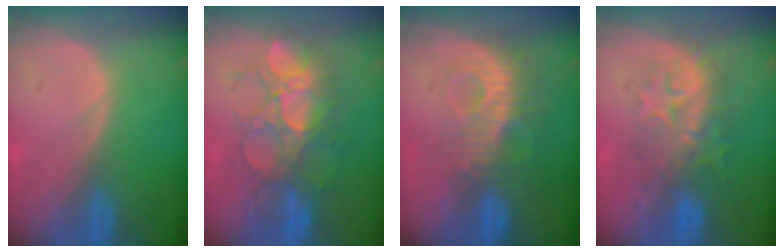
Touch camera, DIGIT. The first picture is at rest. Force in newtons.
{"total": 9.0, "press": 8.8, "slide": 2.0}
{"total": 9.2, "press": 8.1, "slide": 4.4}
{"total": 8.1, "press": 8.1, "slide": 0.8}